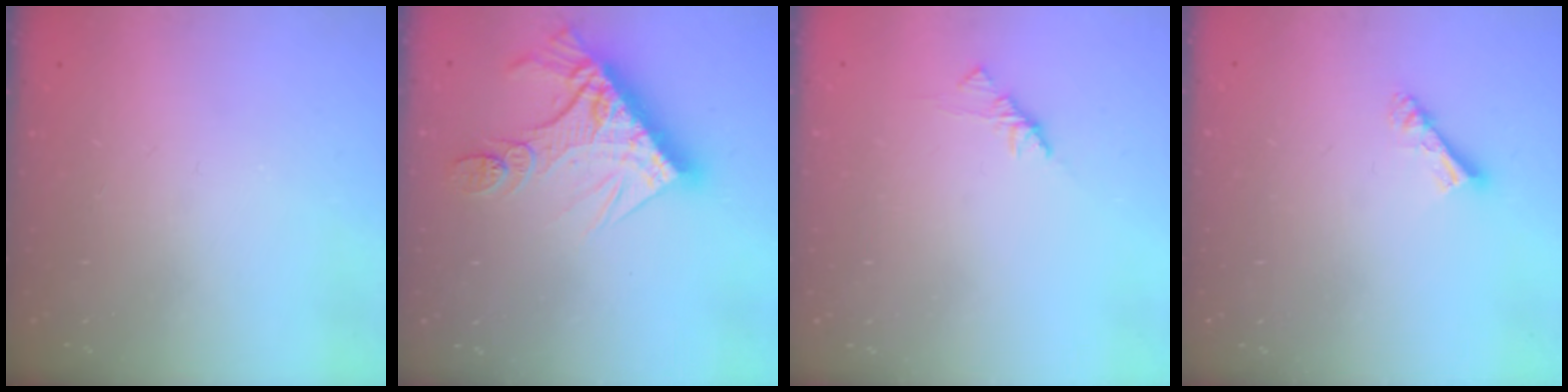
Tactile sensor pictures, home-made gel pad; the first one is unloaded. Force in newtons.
{"total": 16.2, "press": 16.2, "slide": 1.5}
{"total": 1.9, "press": 1.7, "slide": 0.6}
{"total": 4.3, "press": 4.3, "slide": 0.3}